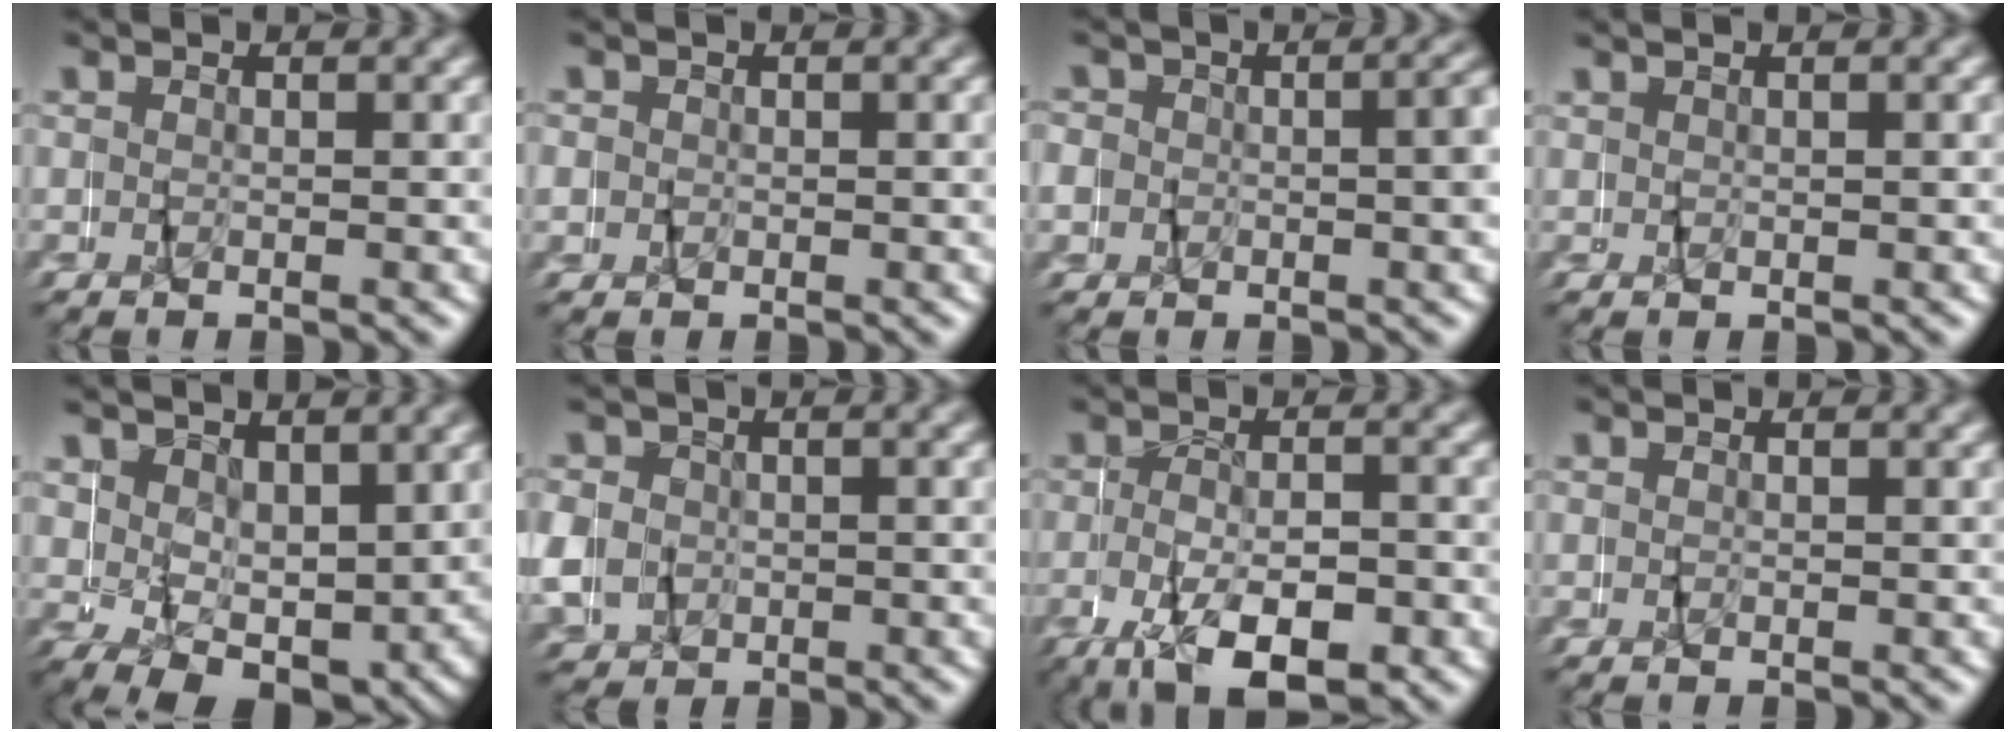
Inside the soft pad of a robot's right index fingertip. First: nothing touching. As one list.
[{"total": 1.9, "force": [0.4, 1.8, 0.5], "torque": [-0.015, 0.002, 0.004]}, {"total": 3.9, "force": [-0.2, 3.2, 2.1], "torque": [-0.040, 0.003, -0.006]}, {"total": 1.0, "force": [0.7, 0.4, 0.6], "torque": [-0.015, -0.001, 0.016]}, {"total": 4.6, "force": [1.0, 3.1, 3.3], "torque": [-0.054, -0.022, 0.028]}, {"total": 3.9, "force": [0.4, 3.7, 1.1], "torque": [-0.041, 0.001, 0.012]}, {"total": 7.2, "force": [-3.5, 3.3, 5.3], "torque": [-0.106, -0.018, -0.041]}, {"total": 0.0}]